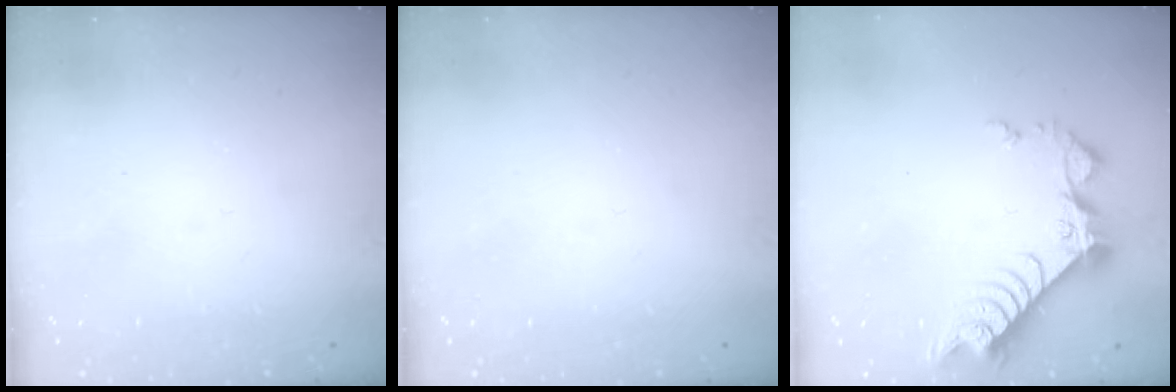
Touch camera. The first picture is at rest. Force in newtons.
{"total": 0.0}
{"total": 9.3, "press": 9.3, "slide": 0.7}